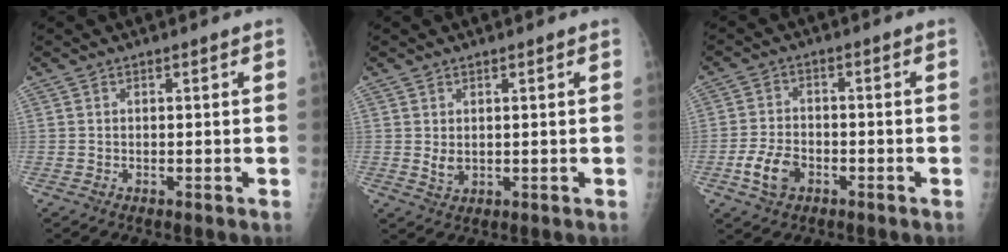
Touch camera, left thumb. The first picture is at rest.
{"total": 2.3, "force": [0.7, 1.6, 1.5], "torque": [-0.021, -0.009, 0.018]}
{"total": 6.2, "force": [-2.5, 4.2, 3.8], "torque": [-0.069, 0.010, -0.047]}